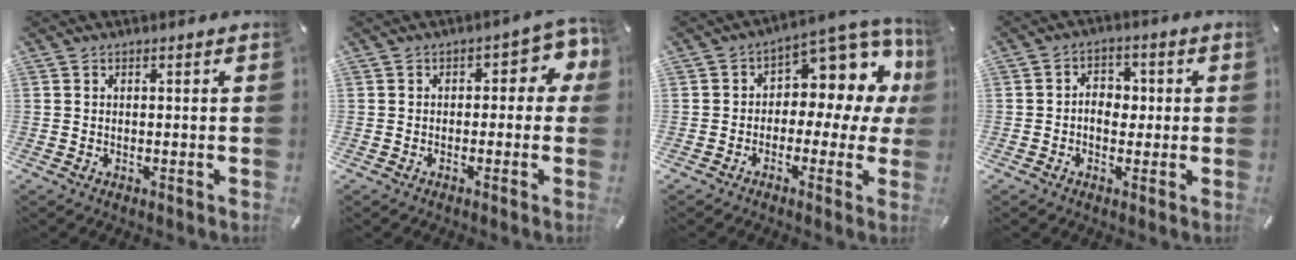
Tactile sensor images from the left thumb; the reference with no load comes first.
{"total": 5.4, "force": [0.4, 3.3, 4.3], "torque": [-0.053, 0.003, 0.000]}
{"total": 9.8, "force": [3.3, 6.2, 6.9], "torque": [-0.091, -0.033, 0.055]}
{"total": 5.3, "force": [-0.6, 4.0, 3.4], "torque": [-0.050, 0.006, -0.014]}